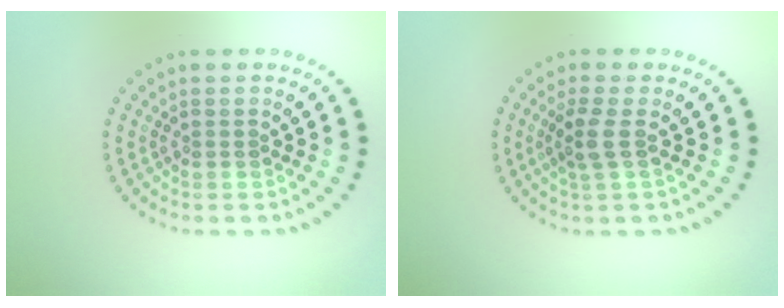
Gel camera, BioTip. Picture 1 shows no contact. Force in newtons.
{"total": 2.1, "press": 1.8, "slide": 1.2}